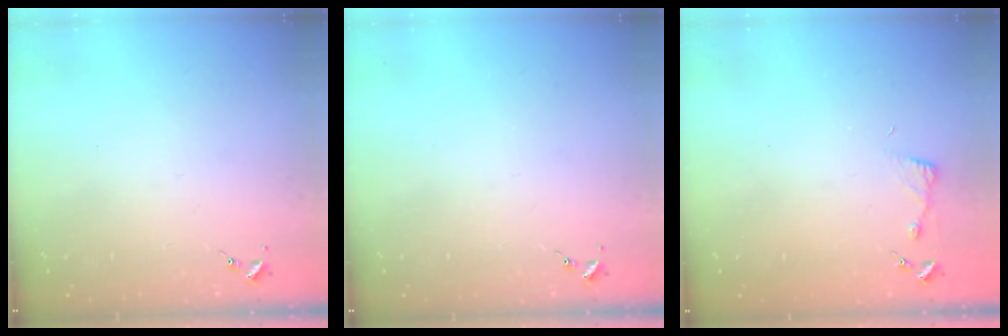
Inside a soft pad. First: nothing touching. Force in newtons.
{"total": 0.0}
{"total": 2.9, "press": 2.9, "slide": 0.4}